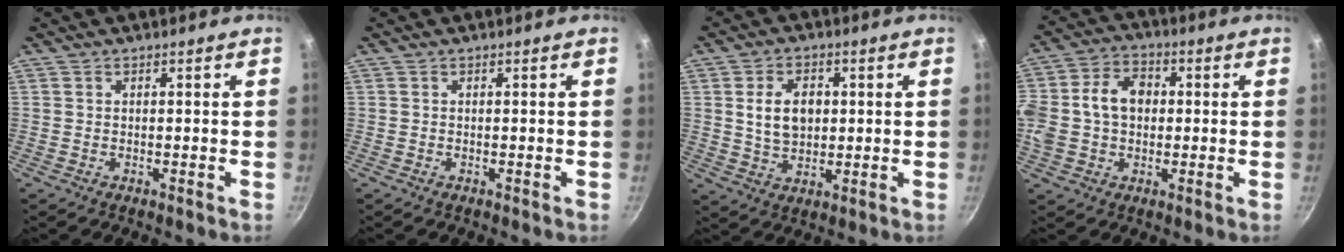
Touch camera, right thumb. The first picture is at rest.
{"total": 0.0}
{"total": 8.3, "force": [1.3, 5.8, 5.8], "torque": [-0.082, -0.004, 0.025]}
{"total": 13.5, "force": [0.8, 10.1, 8.8], "torque": [-0.162, 0.029, 0.004]}